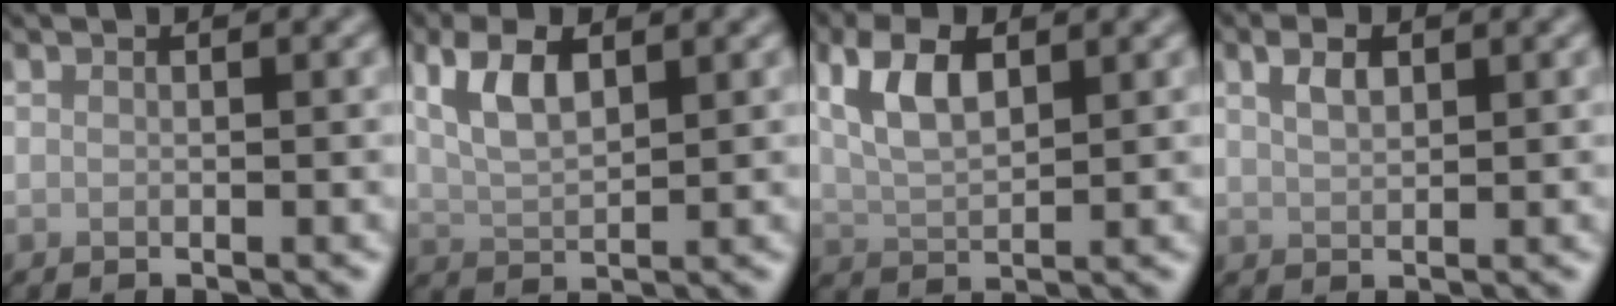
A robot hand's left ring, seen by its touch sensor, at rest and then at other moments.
{"total": 4.5, "force": [1.8, 2.0, 3.6], "torque": [-0.078, 0.008, 0.035]}
{"total": 5.1, "force": [1.9, 2.4, 4.0], "torque": [-0.088, 0.008, 0.035]}
{"total": 2.1, "force": [0.9, 1.1, 1.6], "torque": [-0.035, 0.004, 0.020]}